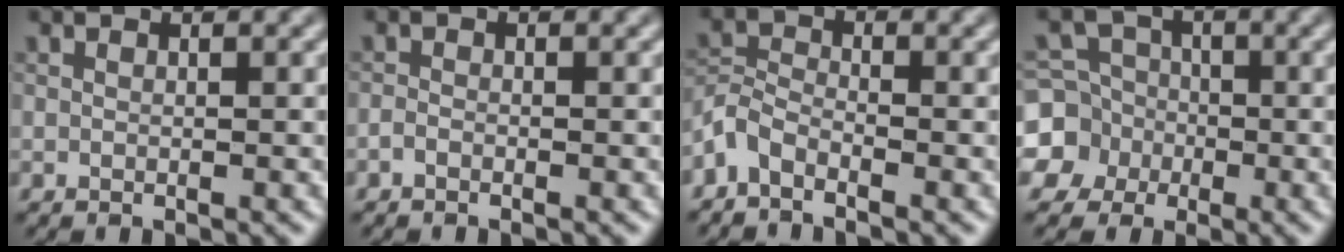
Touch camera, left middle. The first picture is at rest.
{"total": 0.6, "force": [-0.5, 0.3, 0.3], "torque": [-0.004, -0.002, -0.011]}
{"total": 2.5, "force": [-2.0, 1.0, 1.1], "torque": [-0.025, 0.004, -0.050]}
{"total": 7.4, "force": [-1.8, 7.0, 1.3], "torque": [-0.030, 0.004, -0.067]}